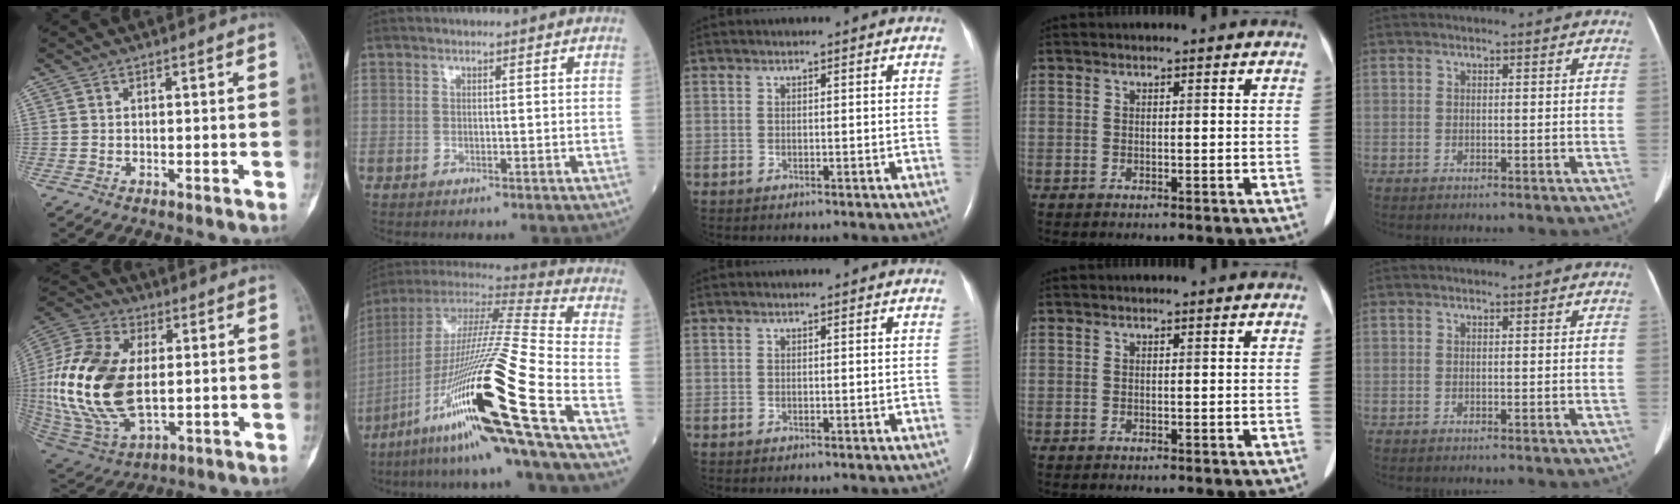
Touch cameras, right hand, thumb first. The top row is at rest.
{"thumb": {"total": 23.2, "force": [0.7, 13.4, 19.0], "torque": [-0.402, -0.007, 0.020]}, "index": {"total": 28.9, "force": [-12.6, -0.8, 26.0], "torque": [-0.473, -0.051, -0.234]}}